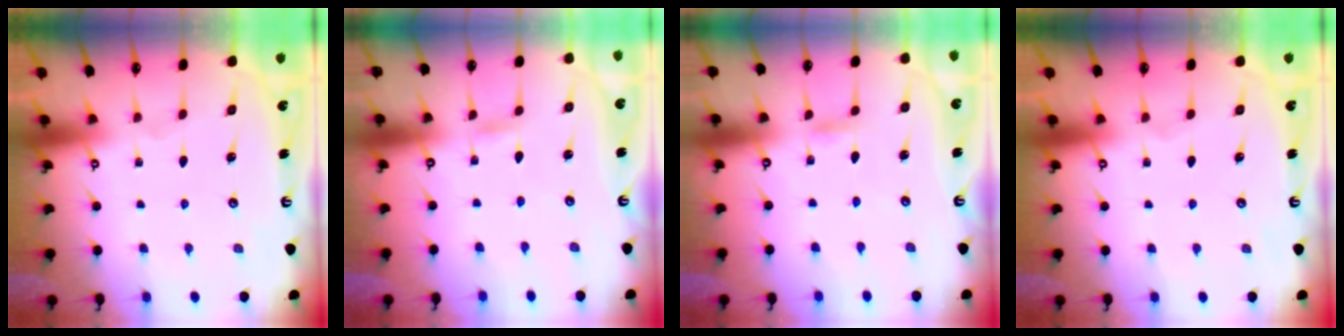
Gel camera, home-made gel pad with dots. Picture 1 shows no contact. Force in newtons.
{"total": 1.8, "press": 1.8, "slide": 0.2}
{"total": 2.7, "press": 2.7, "slide": 0.2}
{"total": 0.0}